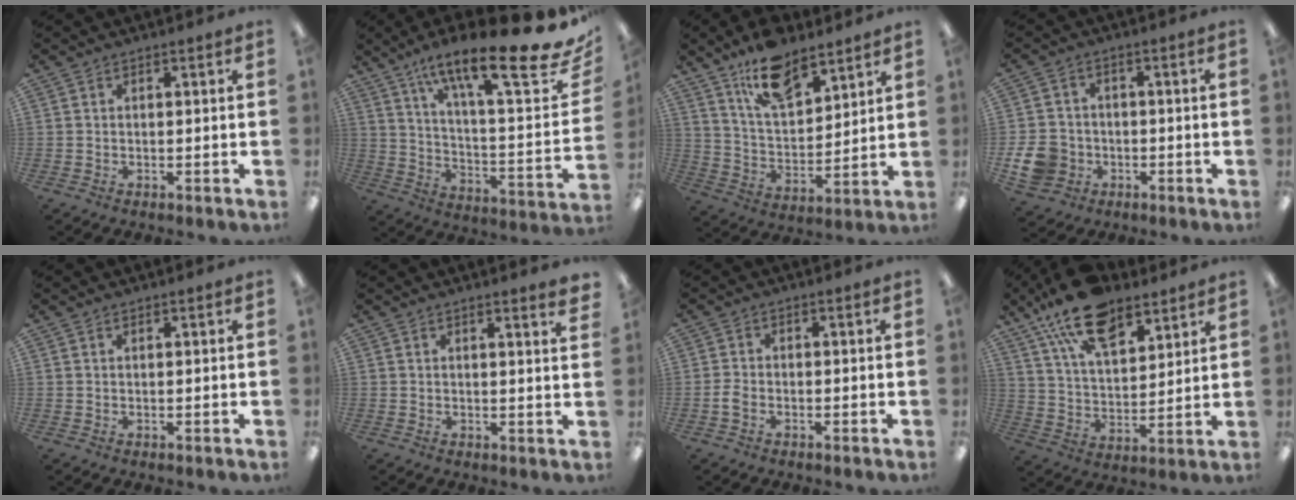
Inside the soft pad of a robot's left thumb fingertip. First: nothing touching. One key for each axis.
{"total": 22.8, "fx": 15.9, "fy": 4.4, "fz": 15.7, "tx": -0.232, "ty": -0.108, "tz": 0.250}
{"total": 13.8, "fx": 10.3, "fy": 5.9, "fz": 6.9, "tx": -0.124, "ty": -0.050, "tz": 0.187}
{"total": 8.6, "fx": -2.4, "fy": 7.5, "fz": 3.5, "tx": -0.085, "ty": 0.021, "tz": -0.041}
{"total": 0.5, "fx": 0.5, "fy": 0.2, "fz": 0.2, "tx": -0.004, "ty": 0.001, "tz": 0.009}
{"total": 2.3, "fx": 1.9, "fy": -0.2, "fz": 1.2, "tx": -0.012, "ty": -0.012, "tz": 0.031}
{"total": 2.1, "fx": -0.9, "fy": 1.3, "fz": 1.3, "tx": -0.030, "ty": 0.001, "tz": -0.017}
{"total": 17.7, "fx": 12.0, "fy": 8.6, "fz": 9.7, "tx": -0.177, "ty": -0.053, "tz": 0.216}